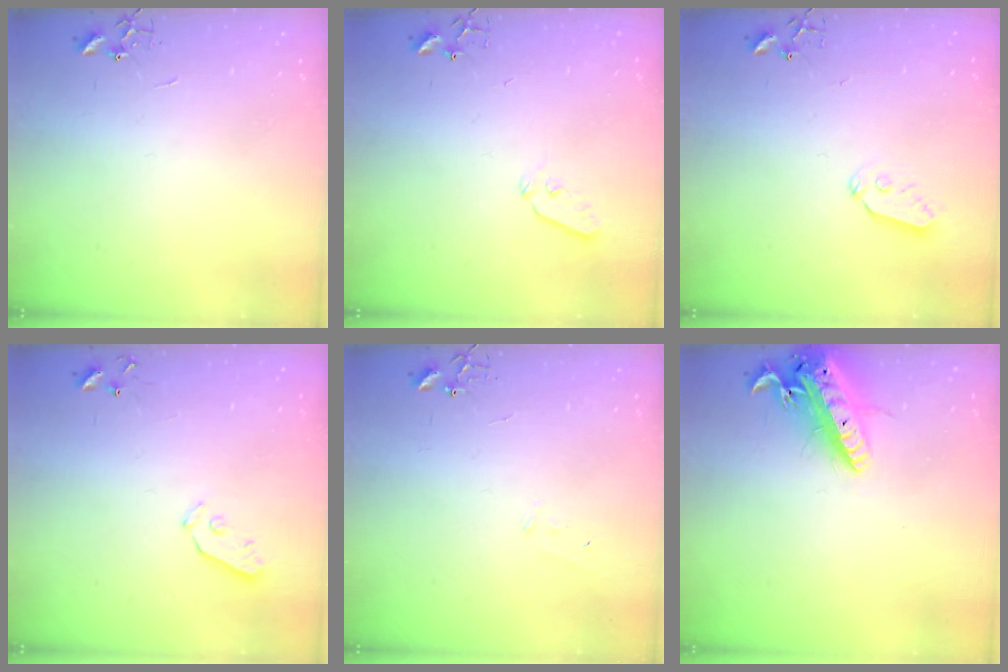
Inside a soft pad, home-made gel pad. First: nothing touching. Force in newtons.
{"total": 5.0, "press": 5.0, "slide": 0.6}
{"total": 6.4, "press": 6.4, "slide": 0.3}
{"total": 3.4, "press": 3.4, "slide": 0.5}
{"total": 5.6, "press": 5.6, "slide": 0.7}
{"total": 16.9, "press": 16.6, "slide": 3.2}